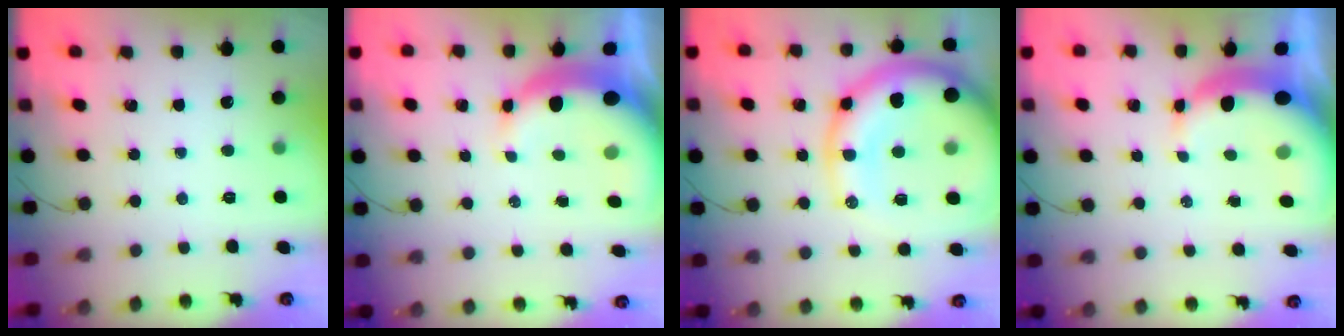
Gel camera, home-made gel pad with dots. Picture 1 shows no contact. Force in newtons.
{"total": 10.3, "press": 10.1, "slide": 2.2}
{"total": 24.1, "press": 23.8, "slide": 3.9}
{"total": 8.8, "press": 8.6, "slide": 1.7}